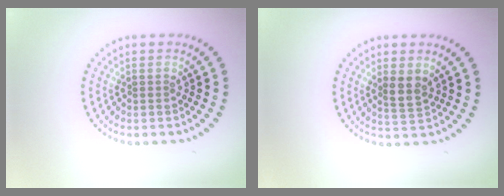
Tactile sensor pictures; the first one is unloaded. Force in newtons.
{"total": 2.0, "press": 1.7, "slide": 0.9}